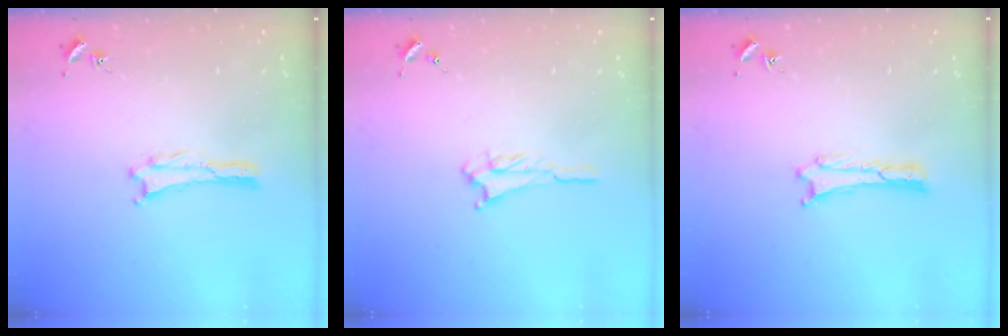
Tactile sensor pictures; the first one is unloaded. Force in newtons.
{"total": 1.7, "press": 1.6, "slide": 0.3}
{"total": 0.0}